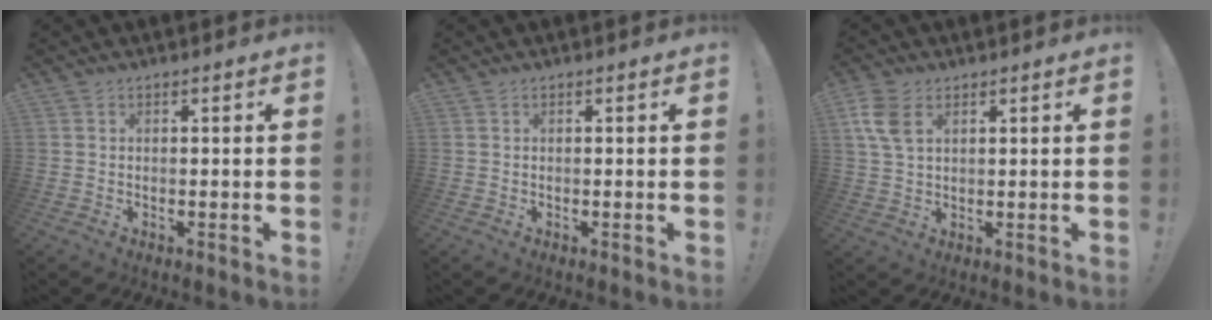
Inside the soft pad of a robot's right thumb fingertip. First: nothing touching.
{"total": 0.0}
{"total": 7.3, "force": [3.1, 4.4, 5.0], "torque": [-0.102, -0.004, 0.059]}